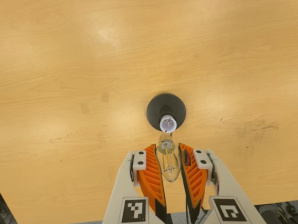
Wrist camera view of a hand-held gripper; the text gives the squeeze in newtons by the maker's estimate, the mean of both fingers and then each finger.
{"total": 21.3, "left": 26.0, "right": 16.6}